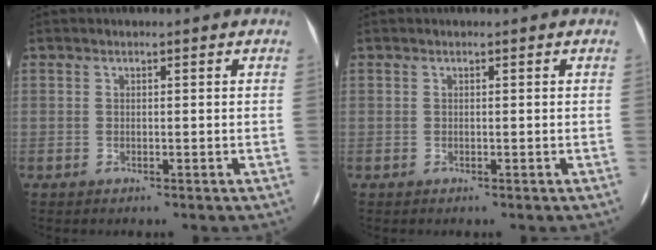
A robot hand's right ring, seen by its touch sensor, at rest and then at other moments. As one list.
[{"total": 0.0}]